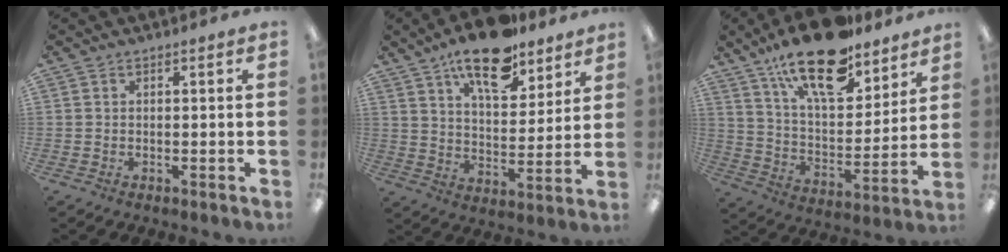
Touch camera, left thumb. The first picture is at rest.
{"total": 17.0, "force": [12.5, 6.9, 9.3], "torque": [-0.144, -0.066, 0.212]}
{"total": 21.3, "force": [15.3, 8.3, 12.3], "torque": [-0.209, -0.084, 0.263]}